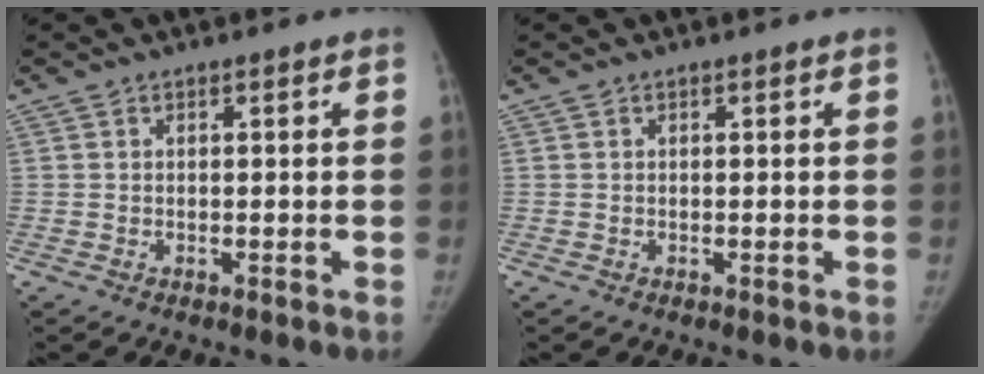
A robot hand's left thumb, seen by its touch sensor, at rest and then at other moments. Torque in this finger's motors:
{"motor_torque": [0.00, -0.01, 0.18, 0.04, 0.00]}